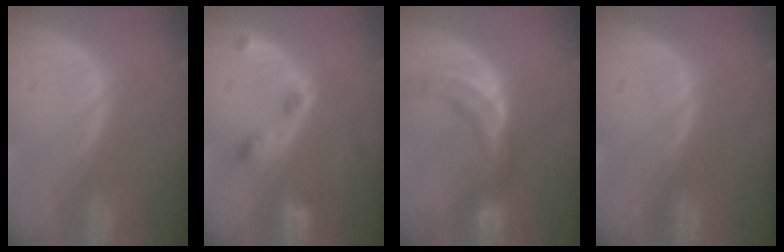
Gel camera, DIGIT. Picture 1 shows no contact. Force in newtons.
{"total": 4.0, "press": 4.0, "slide": 0.4}
{"total": 10.6, "press": 9.3, "slide": 4.9}
{"total": 0.0}